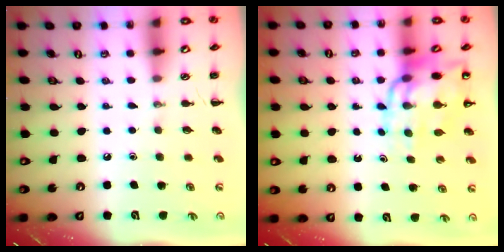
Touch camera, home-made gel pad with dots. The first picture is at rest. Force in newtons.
{"total": 14.1, "press": 13.7, "slide": 3.3}